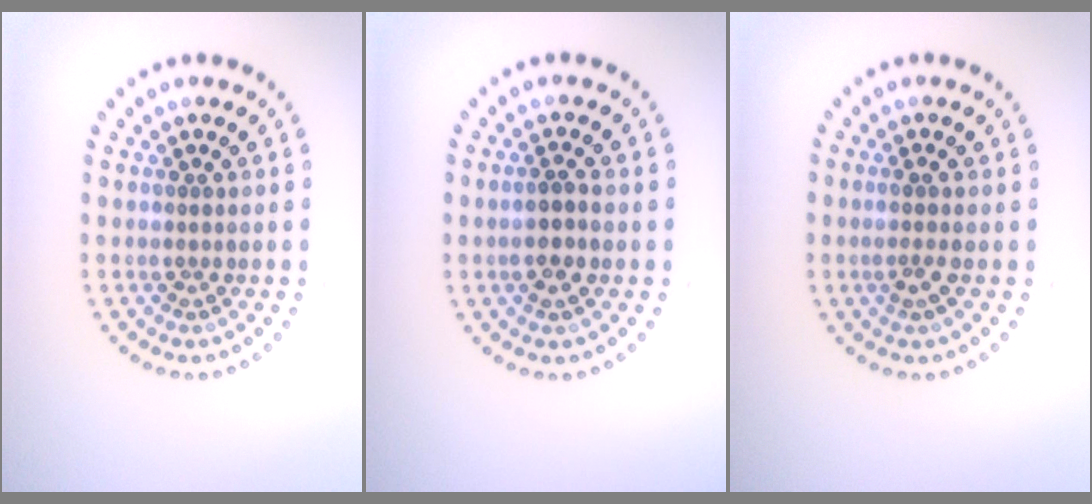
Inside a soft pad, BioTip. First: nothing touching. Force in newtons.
{"total": 1.6, "press": 1.4, "slide": 0.8}
{"total": 1.3, "press": 1.1, "slide": 0.7}